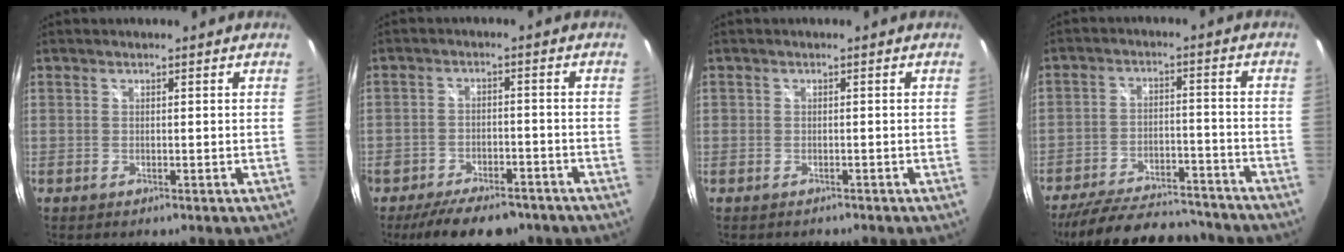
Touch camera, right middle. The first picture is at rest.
{"total": 12.5, "force": [-9.8, 5.2, 5.9], "torque": [-0.130, -0.012, -0.143]}
{"total": 1.3, "force": [-1.0, 0.9, 0.1], "torque": [-0.008, 0.002, -0.015]}
{"total": 21.5, "force": [-18.5, 6.4, 8.9], "torque": [-0.175, 0.000, -0.251]}